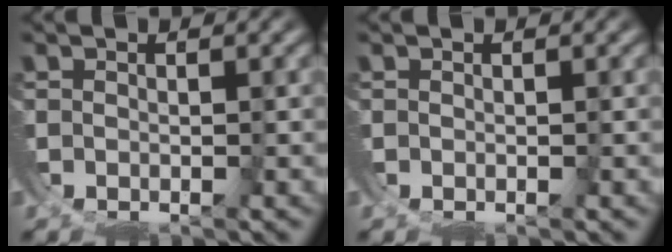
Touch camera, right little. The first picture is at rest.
{"total": 0.0}